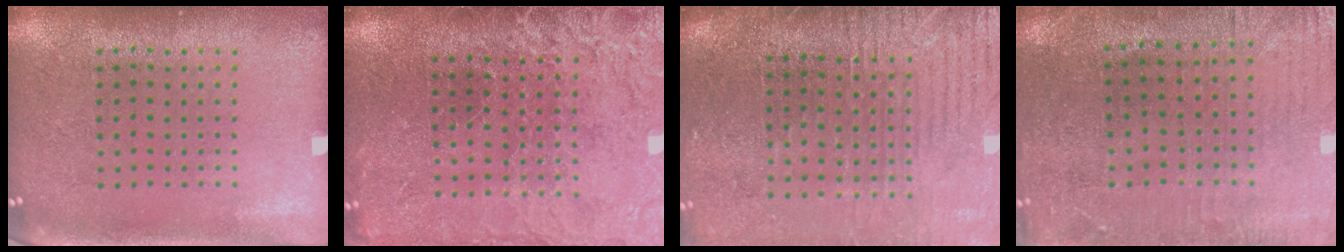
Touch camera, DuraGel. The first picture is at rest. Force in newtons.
{"total": 3.9, "press": 3.4, "slide": 1.9}
{"total": 3.7, "press": 3.4, "slide": 1.4}
{"total": 0.9, "press": 0.7, "slide": 0.6}